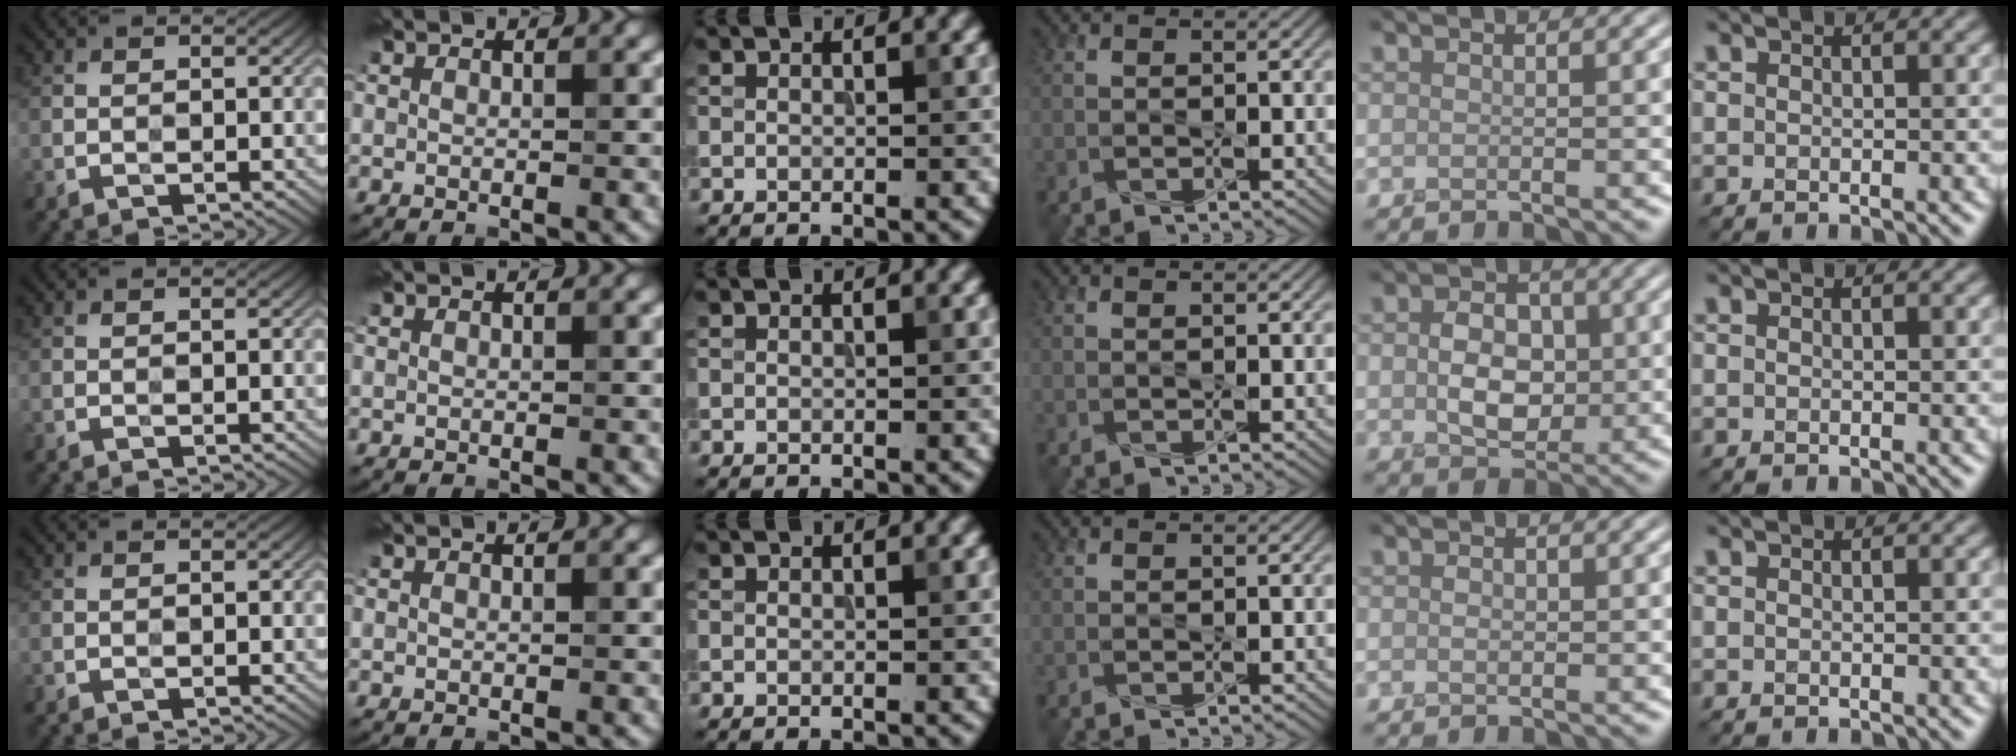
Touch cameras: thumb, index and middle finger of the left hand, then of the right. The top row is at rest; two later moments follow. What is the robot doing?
{"motion": "press", "object": "joystick"}